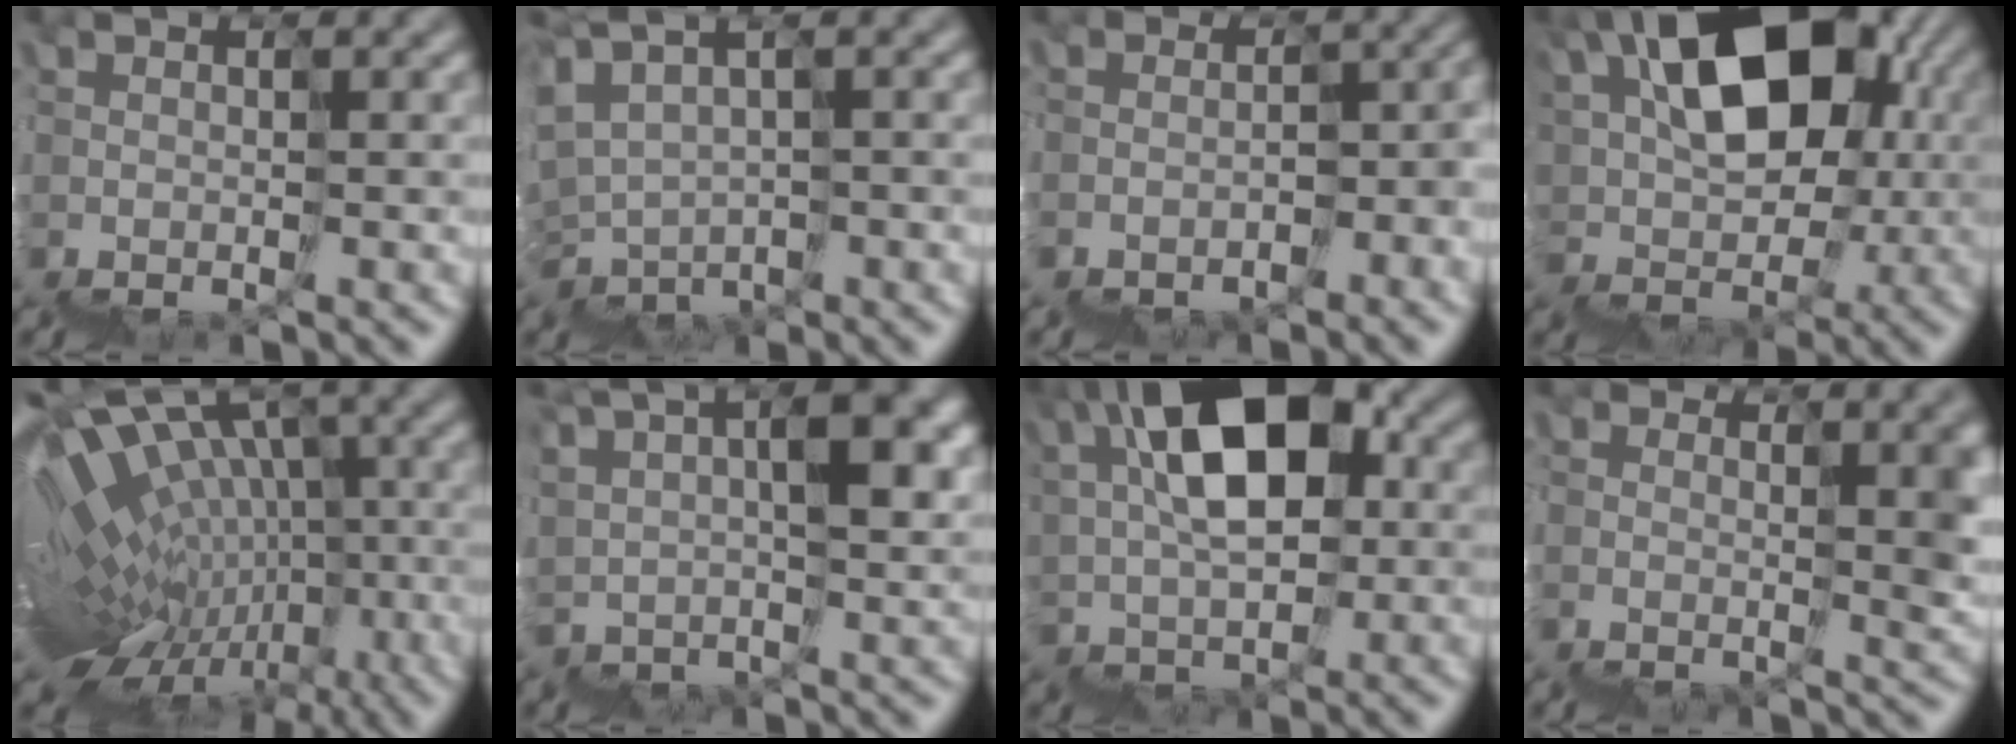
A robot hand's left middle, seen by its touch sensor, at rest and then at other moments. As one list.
[{"total": 1.8, "force": [1.6, 0.4, -0.7], "torque": [0.004, 0.024, 0.031]}, {"total": 5.4, "force": [-3.9, 3.3, 1.6], "torque": [0.002, 0.027, -0.040]}, {"total": 10.7, "force": [5.7, 7.0, 5.8], "torque": [-0.067, 0.049, 0.090]}, {"total": 6.9, "force": [1.2, 4.0, 5.4], "torque": [-0.054, 0.054, 0.042]}, {"total": 6.9, "force": [5.8, 1.9, 3.2], "torque": [-0.070, 0.038, 0.102]}, {"total": 8.4, "force": [5.7, 3.9, 4.9], "torque": [-0.065, 0.065, 0.079]}, {"total": 6.2, "force": [1.4, 3.2, 5.1], "torque": [-0.066, 0.001, 0.032]}]